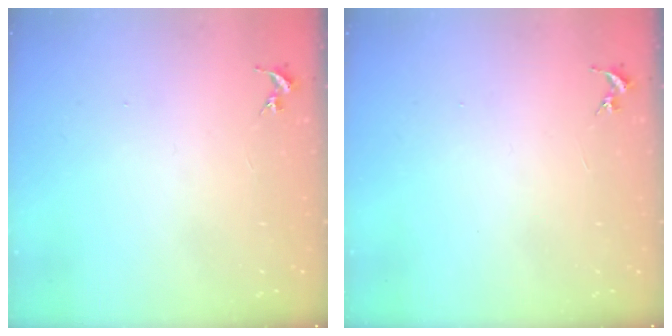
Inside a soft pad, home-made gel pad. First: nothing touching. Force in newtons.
{"total": 0.0}